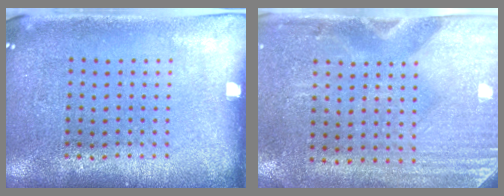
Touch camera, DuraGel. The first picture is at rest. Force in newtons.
{"total": 2.9, "press": 2.5, "slide": 1.5}